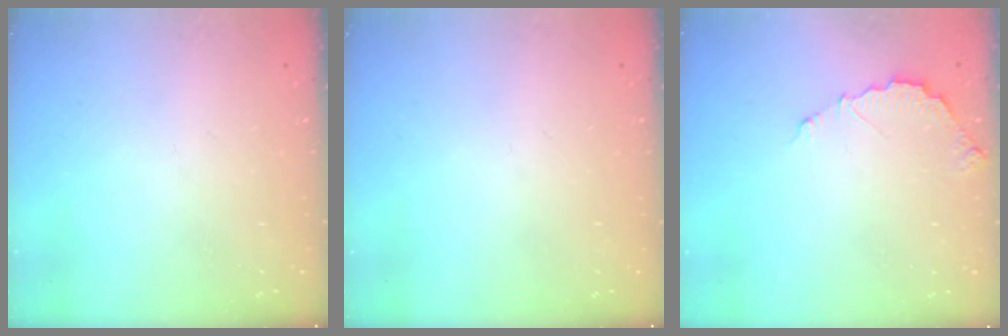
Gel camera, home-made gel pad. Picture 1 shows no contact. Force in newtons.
{"total": 0.0}
{"total": 5.0, "press": 5.0, "slide": 0.3}